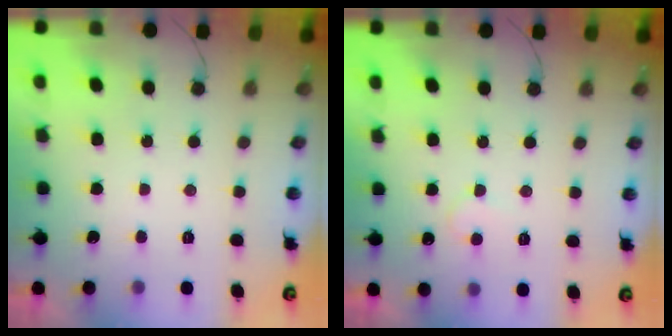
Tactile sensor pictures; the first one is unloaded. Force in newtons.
{"total": 4.4, "press": 4.4, "slide": 0.3}